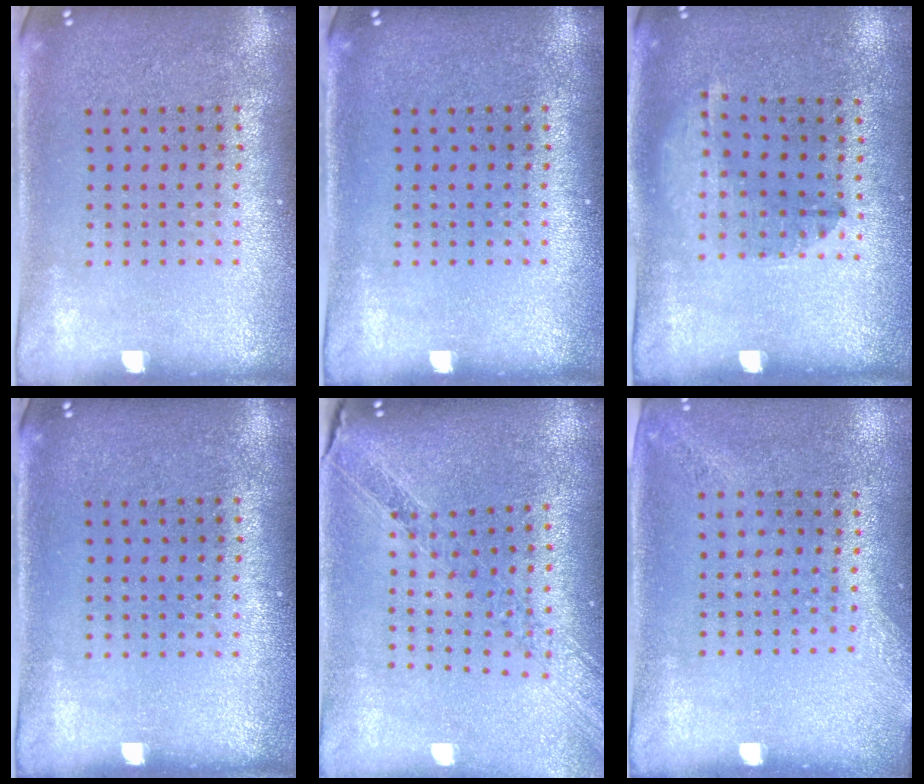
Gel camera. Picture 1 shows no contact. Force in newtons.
{"total": 0.0}
{"total": 1.3, "press": 0.8, "slide": 1.0}
{"total": 0.0}
{"total": 1.2, "press": 1.2, "slide": 0.1}
{"total": 1.4, "press": 1.0, "slide": 1.0}